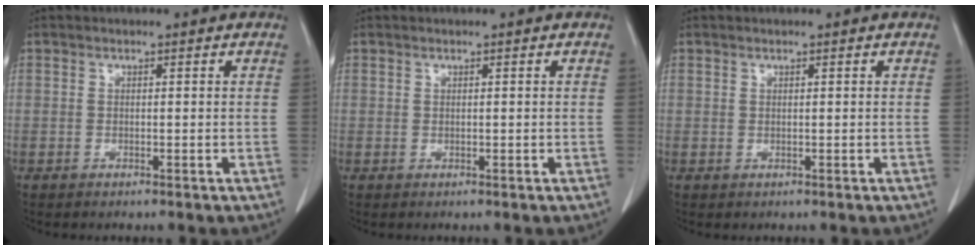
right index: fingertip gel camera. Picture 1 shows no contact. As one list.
[{"total": 0.0}, {"total": 0.0}]